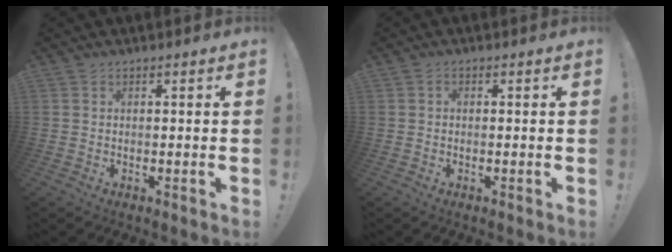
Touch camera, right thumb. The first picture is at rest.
{"total": 0.7, "force": [-0.3, 0.6, 0.3], "torque": [-0.008, 0.003, -0.006]}